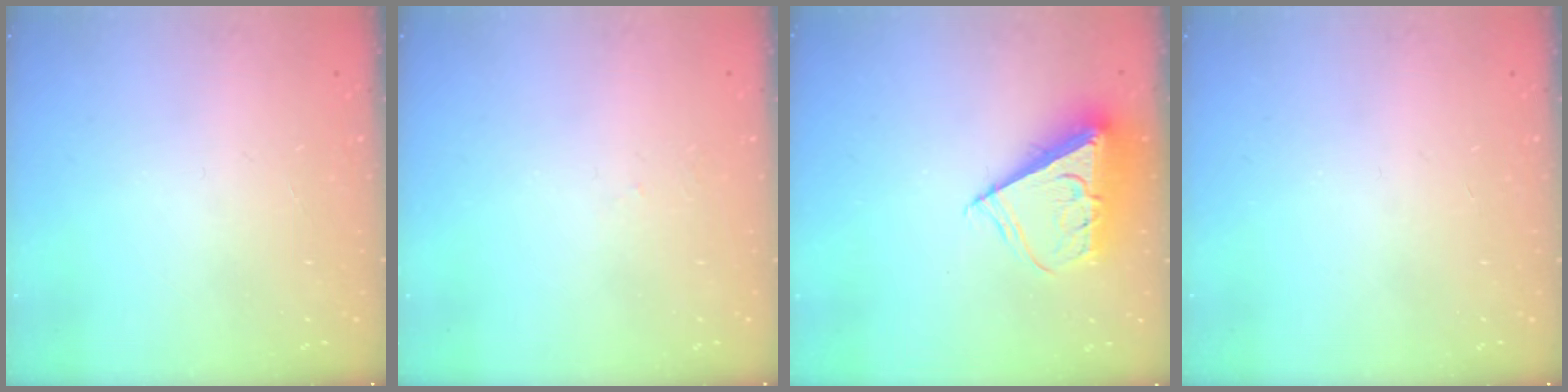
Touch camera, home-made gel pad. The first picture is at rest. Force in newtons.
{"total": 2.7, "press": 2.7, "slide": 0.4}
{"total": 9.9, "press": 9.9, "slide": 0.4}
{"total": 0.0}